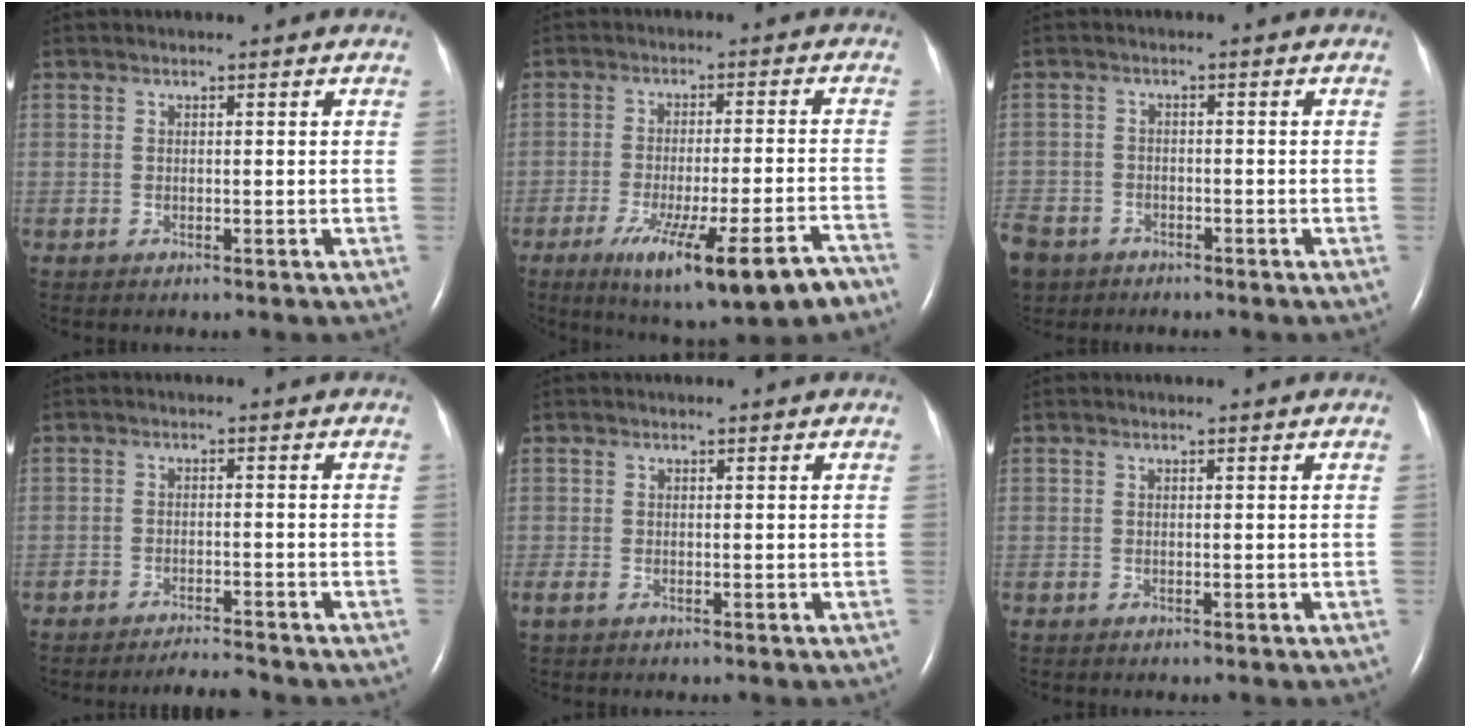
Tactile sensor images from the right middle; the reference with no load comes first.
{"total": 15.8, "force": [-10.2, 1.7, 12.0], "torque": [-0.149, -0.023, -0.151]}
{"total": 11.0, "force": [-6.8, 7.8, 3.7], "torque": [-0.125, -0.014, -0.117]}
{"total": 3.2, "force": [-3.1, -0.2, 0.5], "torque": [-0.012, -0.014, -0.051]}
{"total": 1.0, "force": [-0.5, 0.4, 0.7], "torque": [-0.019, -0.003, -0.007]}
{"total": 0.0}